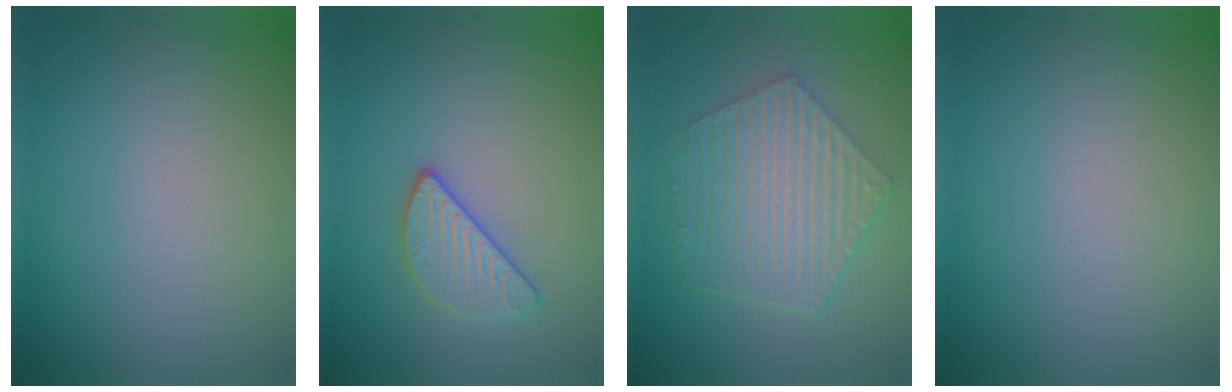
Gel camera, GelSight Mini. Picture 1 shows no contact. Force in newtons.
{"total": 2.8, "press": 2.6, "slide": 0.9}
{"total": 6.3, "press": 4.8, "slide": 4.2}
{"total": 0.0}